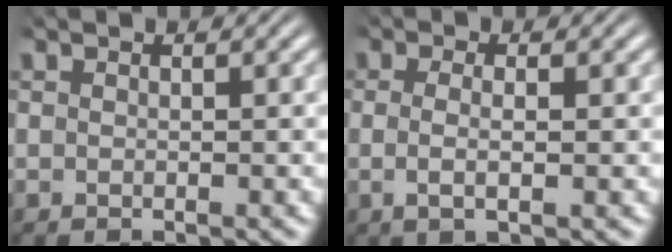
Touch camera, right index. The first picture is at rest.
{"total": 2.4, "force": [-0.3, 0.5, 2.4], "torque": [-0.053, -0.011, 0.001]}